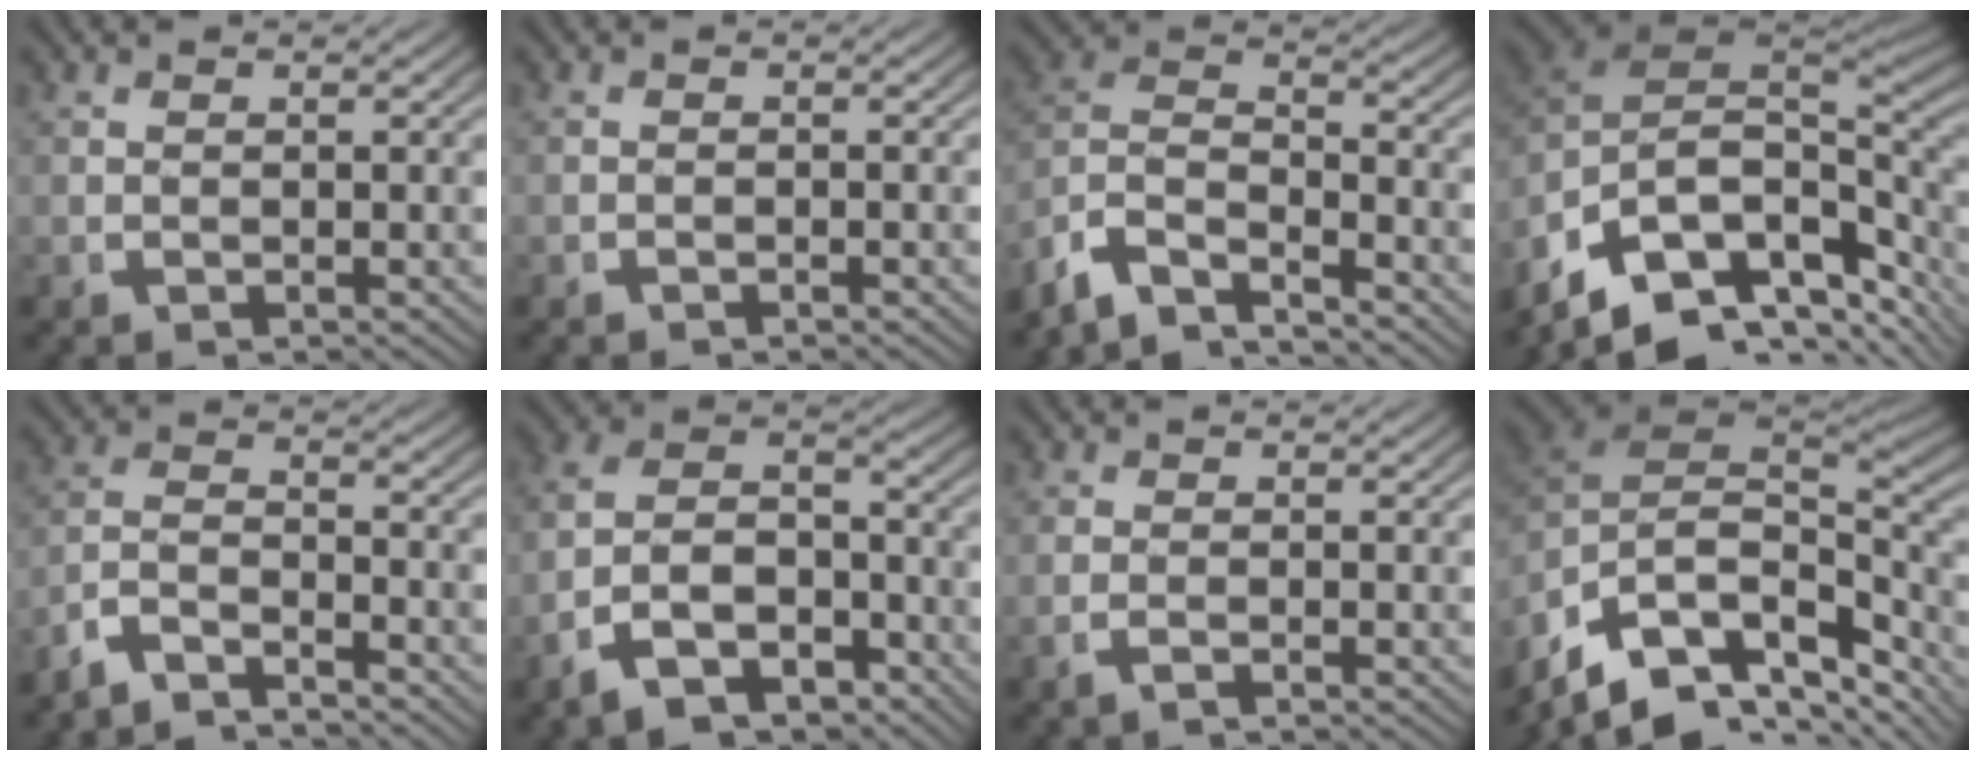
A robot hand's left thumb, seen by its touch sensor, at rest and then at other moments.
{"total": 0.6, "force": [-0.6, 0.1, 0.1], "torque": [-0.001, -0.001, -0.012]}
{"total": 10.9, "force": [-2.5, 8.2, 6.6], "torque": [-0.153, -0.036, -0.050]}
{"total": 17.2, "force": [-2.1, 11.2, 12.9], "torque": [-0.220, -0.036, -0.021]}
{"total": 5.6, "force": [-3.4, 3.2, 3.0], "torque": [-0.060, -0.020, -0.061]}
{"total": 10.3, "force": [-2.8, 7.6, 6.3], "torque": [-0.131, -0.036, -0.043]}
{"total": 0.8, "force": [-0.4, 0.2, 0.6], "torque": [-0.019, -0.004, -0.006]}
{"total": 15.4, "force": [-2.6, 10.0, 11.4], "torque": [-0.207, -0.039, -0.015]}